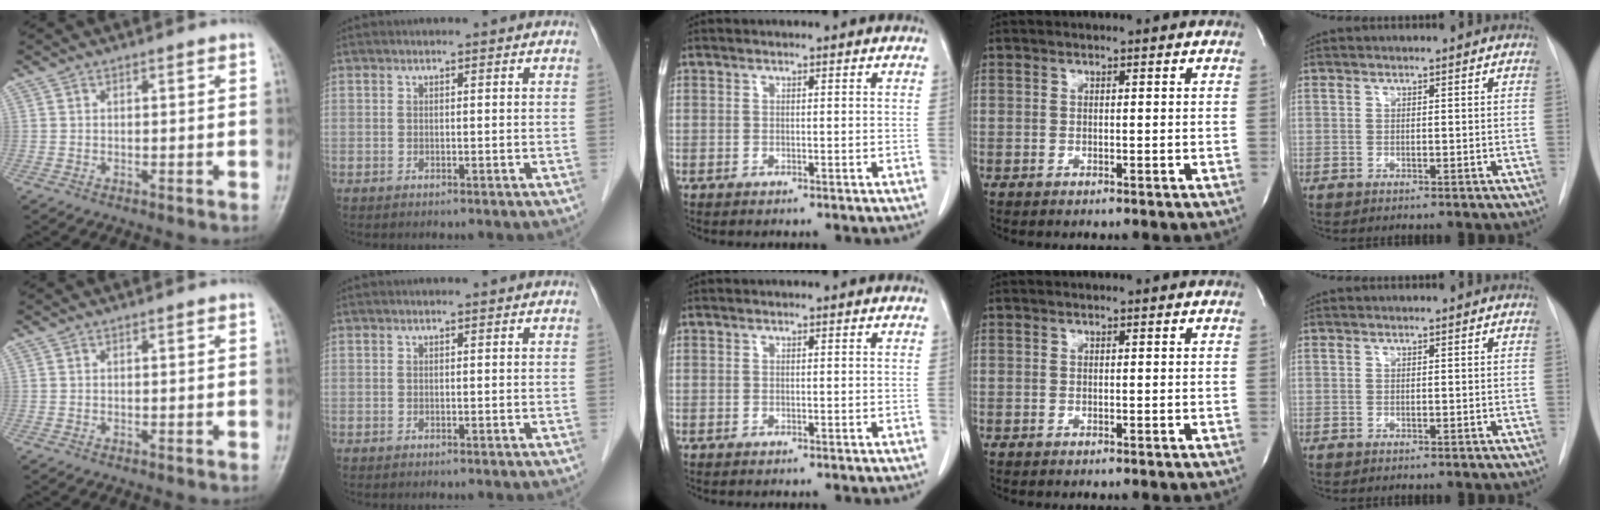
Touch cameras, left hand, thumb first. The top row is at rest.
{}